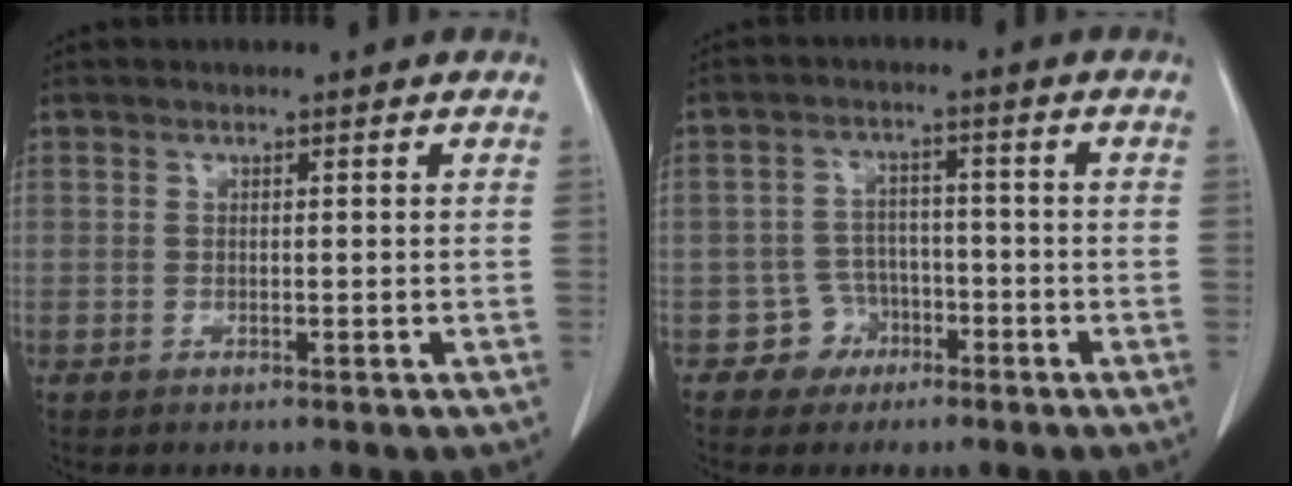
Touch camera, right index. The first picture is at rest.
{"total": 4.5, "force": [-2.4, 3.8, -0.2], "torque": [0.012, 0.016, -0.036]}